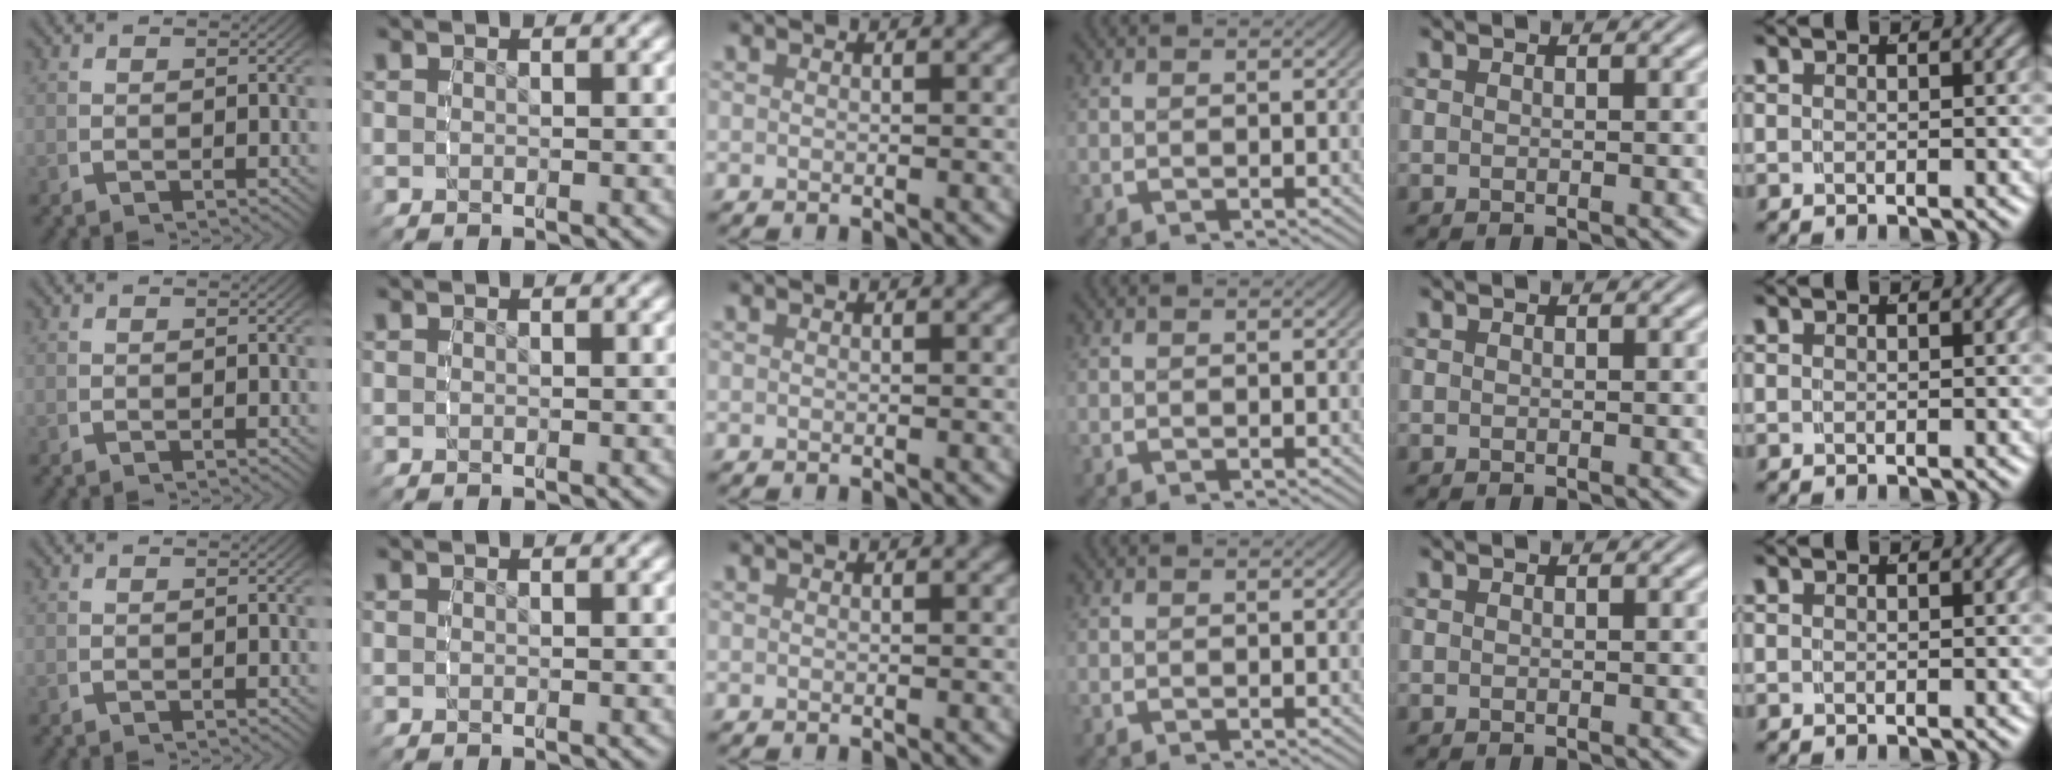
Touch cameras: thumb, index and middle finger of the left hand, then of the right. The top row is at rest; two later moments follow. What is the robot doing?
{"motion": "reach", "object": "shorts"}